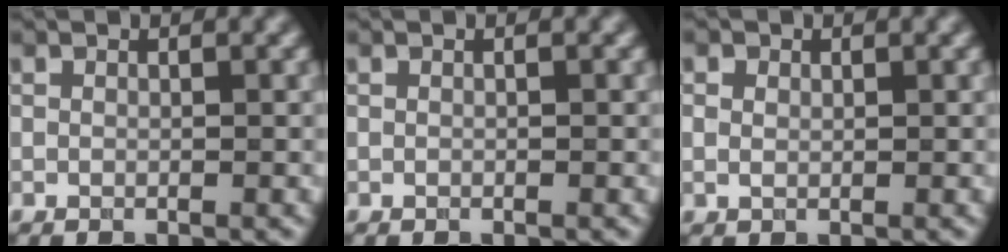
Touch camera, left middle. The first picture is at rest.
{"total": 0.0}
{"total": 1.2, "force": [0.5, 0.9, 0.6], "torque": [-0.008, -0.002, 0.008]}